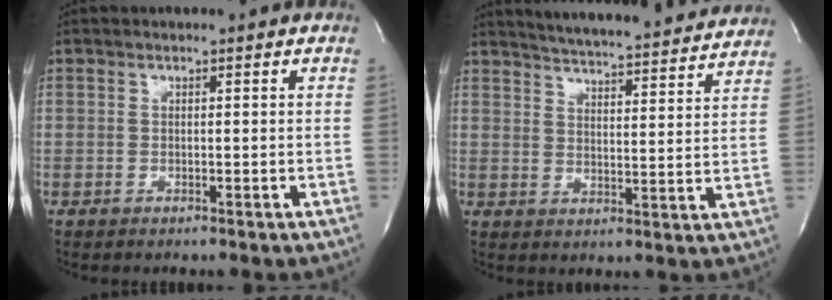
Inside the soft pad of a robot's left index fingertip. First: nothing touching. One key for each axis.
{"total": 19.8, "fx": 18.7, "fy": 1.6, "fz": 6.2, "tx": -0.097, "ty": -0.027, "tz": 0.236}